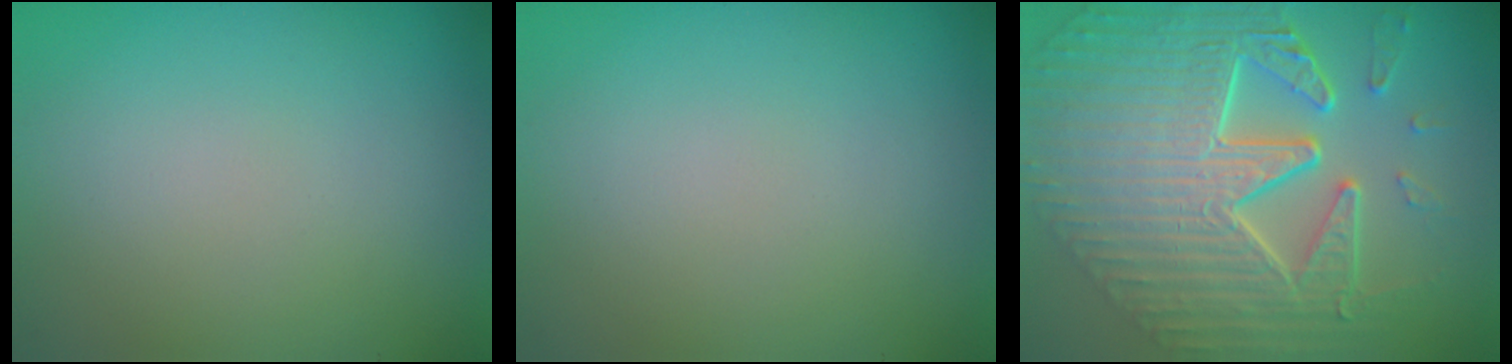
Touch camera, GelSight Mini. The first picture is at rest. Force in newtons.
{"total": 0.0}
{"total": 10.7, "press": 7.3, "slide": 7.8}